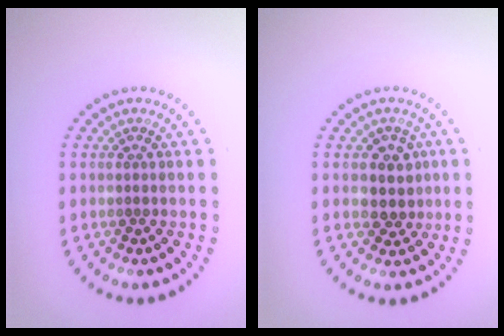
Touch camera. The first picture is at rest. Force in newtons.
{"total": 2.4, "press": 2.3, "slide": 0.9}